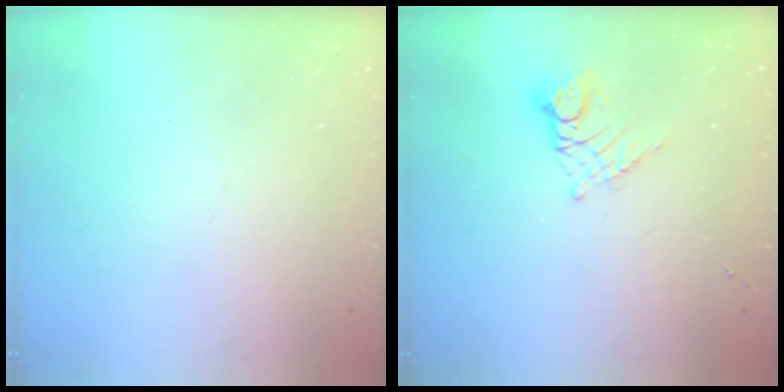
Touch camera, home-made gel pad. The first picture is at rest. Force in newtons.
{"total": 8.4, "press": 8.4, "slide": 0.8}